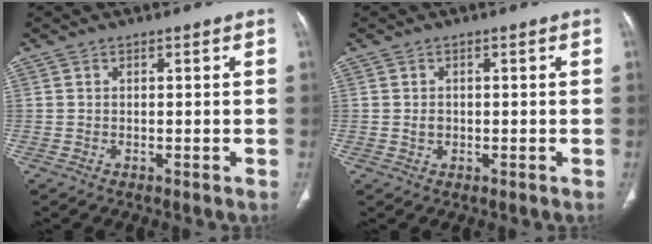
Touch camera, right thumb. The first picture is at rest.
{"total": 1.3, "force": [-0.1, 1.1, 0.7], "torque": [-0.010, 0.003, 0.002]}